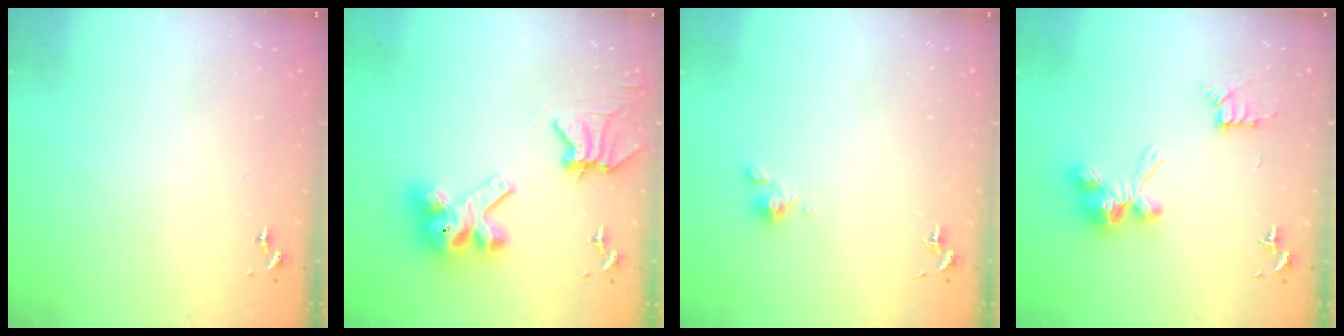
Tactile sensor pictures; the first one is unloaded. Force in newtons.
{"total": 12.7, "press": 12.6, "slide": 1.6}
{"total": 3.7, "press": 3.7, "slide": 0.4}
{"total": 10.8, "press": 10.8, "slide": 0.6}